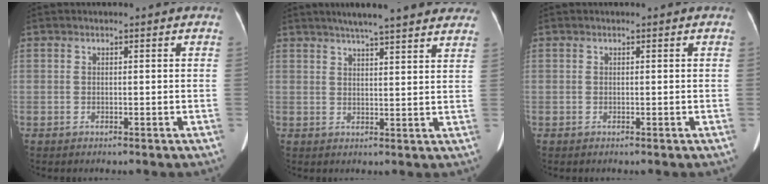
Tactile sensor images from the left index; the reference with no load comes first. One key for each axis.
{"total": 16.1, "fx": 13.6, "fy": 1.8, "fz": 8.5, "tx": -0.118, "ty": 0.027, "tz": 0.166}
{"total": 0.0}